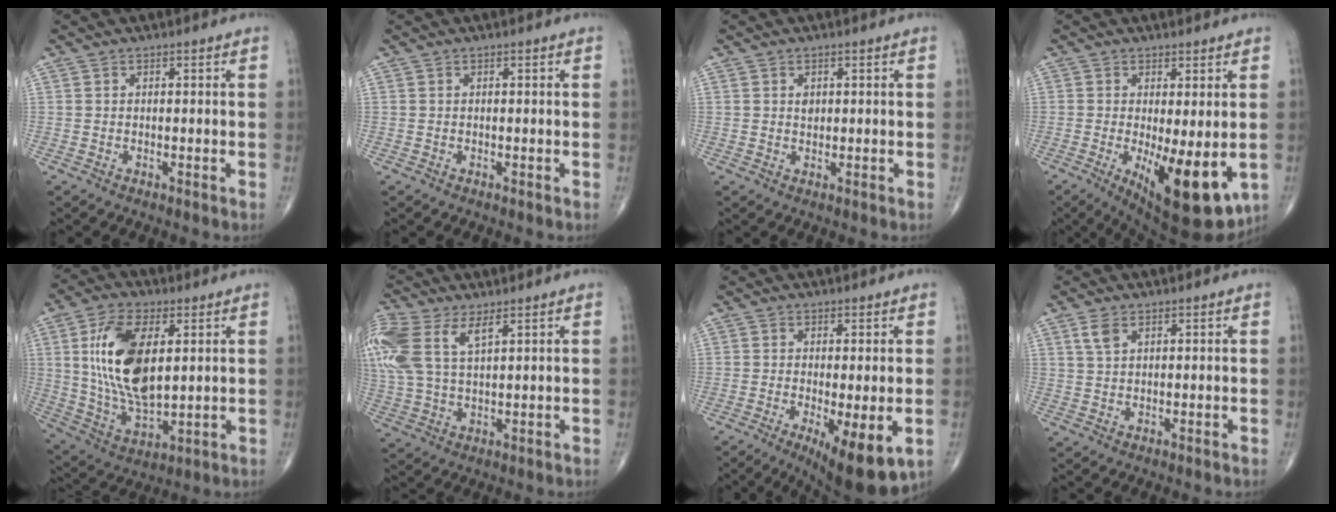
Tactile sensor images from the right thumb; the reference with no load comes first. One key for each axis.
{"total": 0.0}
{"total": 1.4, "fx": 0.4, "fy": 1.0, "fz": 0.8, "tx": -0.009, "ty": -0.003, "tz": 0.009}
{"total": 13.5, "fx": -2.9, "fy": 4.7, "fz": 12.3, "tx": -0.173, "ty": -0.030, "tz": -0.027}
{"total": 17.6, "fx": 3.8, "fy": 8.8, "fz": 14.8, "tx": -0.274, "ty": -0.017, "tz": 0.079}
{"total": 15.1, "fx": 6.6, "fy": 7.3, "fz": 11.4, "tx": -0.289, "ty": 0.009, "tz": 0.135}
{"total": 11.2, "fx": -3.7, "fy": 3.3, "fz": 10.0, "tx": -0.147, "ty": -0.023, "tz": -0.049}
{"total": 2.8, "fx": 1.5, "fy": 1.5, "fz": 1.8, "tx": -0.037, "ty": 0.002, "tz": 0.035}